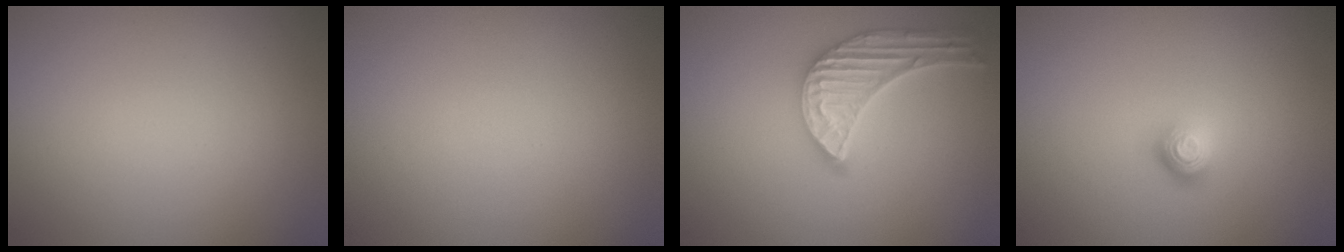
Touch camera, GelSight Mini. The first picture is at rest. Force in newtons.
{"total": 0.0}
{"total": 5.7, "press": 4.5, "slide": 3.5}
{"total": 1.8, "press": 1.2, "slide": 1.3}